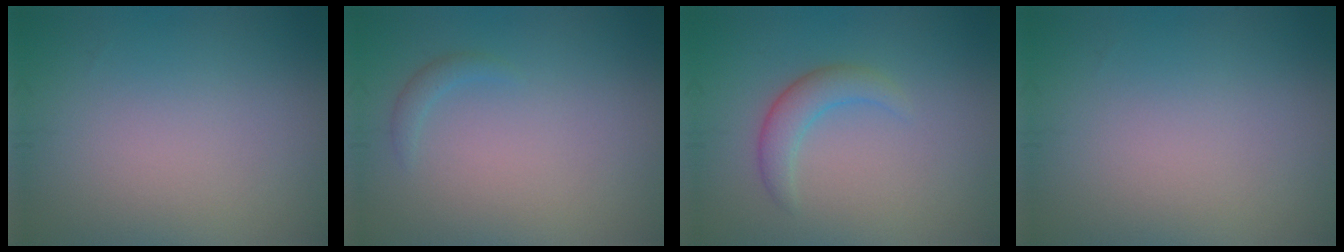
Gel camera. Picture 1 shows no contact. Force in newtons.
{"total": 0.9, "press": 0.9, "slide": 0.0}
{"total": 2.5, "press": 2.5, "slide": 0.1}
{"total": 0.0}